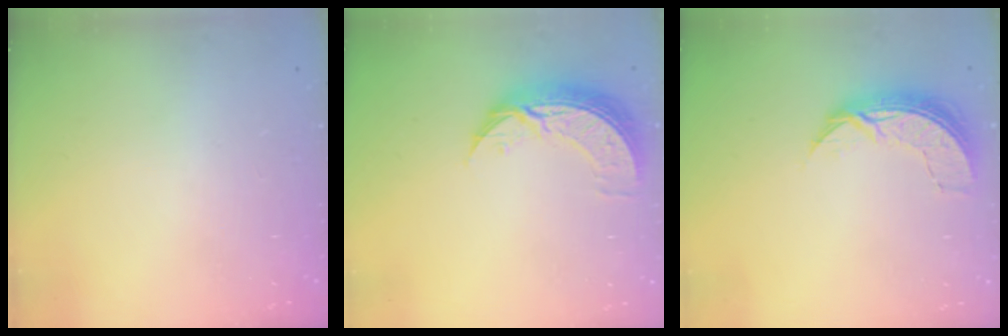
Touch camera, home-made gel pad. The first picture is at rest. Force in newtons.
{"total": 9.0, "press": 9.0, "slide": 0.7}
{"total": 7.4, "press": 7.3, "slide": 0.5}